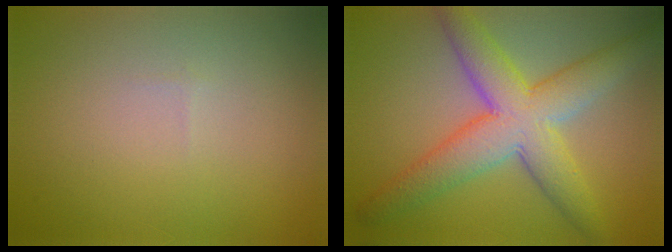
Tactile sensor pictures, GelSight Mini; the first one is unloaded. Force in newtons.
{"total": 7.7, "press": 7.7, "slide": 0.2}